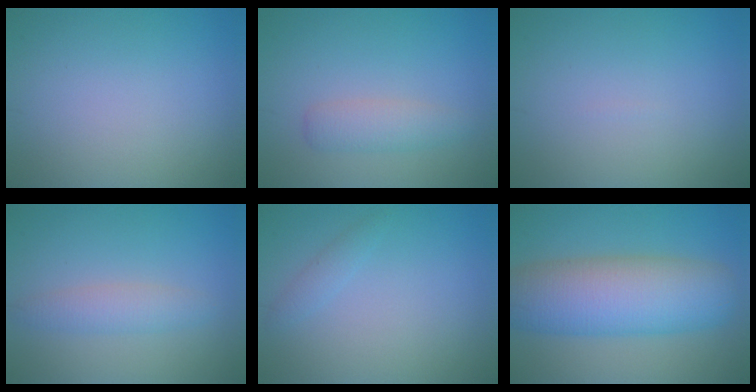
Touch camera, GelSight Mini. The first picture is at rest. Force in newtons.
{"total": 2.2, "press": 2.2, "slide": 0.0}
{"total": 0.0}
{"total": 2.2, "press": 2.2, "slide": 0.0}
{"total": 1.0, "press": 1.0, "slide": 0.1}
{"total": 10.0, "press": 10.0, "slide": 0.1}